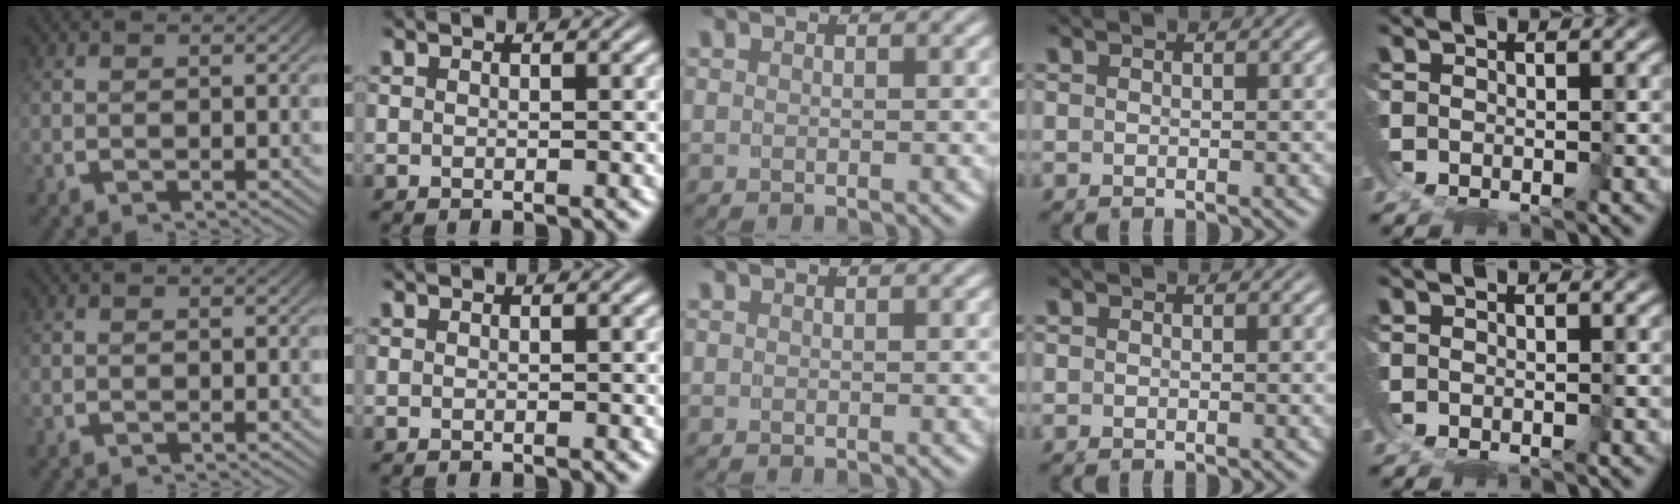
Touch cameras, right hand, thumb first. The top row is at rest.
{}